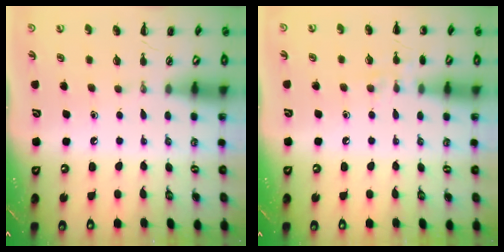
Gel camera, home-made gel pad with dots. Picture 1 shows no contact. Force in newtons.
{"total": 5.9, "press": 5.8, "slide": 1.4}